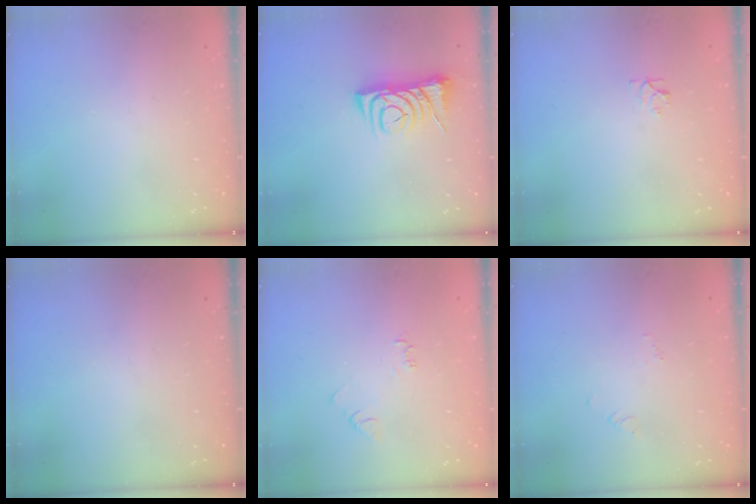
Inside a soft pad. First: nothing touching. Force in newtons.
{"total": 7.3, "press": 7.2, "slide": 0.9}
{"total": 4.6, "press": 4.6, "slide": 0.7}
{"total": 0.0}
{"total": 3.9, "press": 3.9, "slide": 0.5}
{"total": 2.7, "press": 2.7, "slide": 0.2}